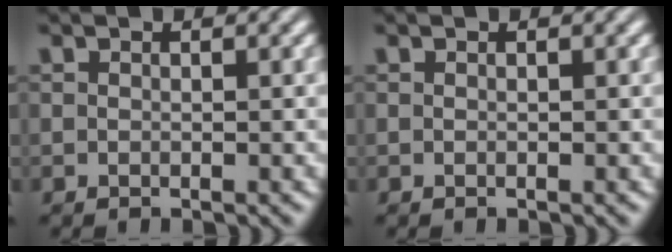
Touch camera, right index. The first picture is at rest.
{"total": 0.0}